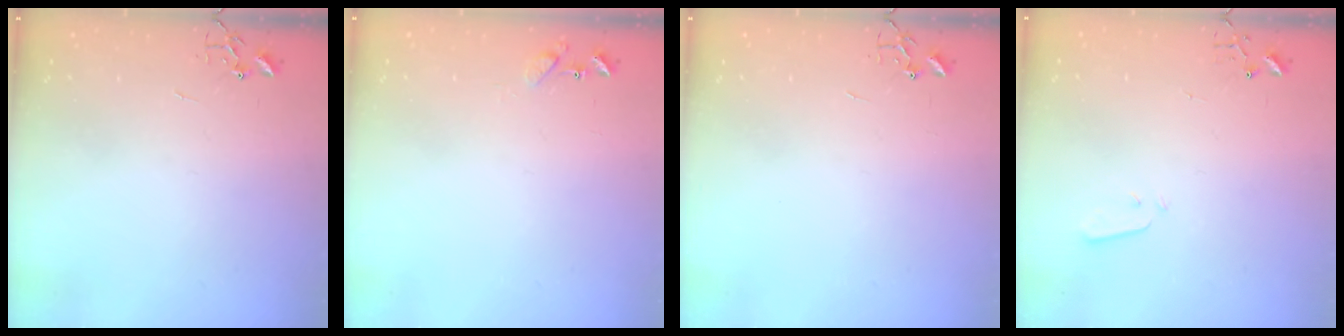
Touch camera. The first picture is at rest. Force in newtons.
{"total": 6.7, "press": 6.6, "slide": 0.8}
{"total": 0.0}
{"total": 2.1, "press": 2.0, "slide": 0.4}